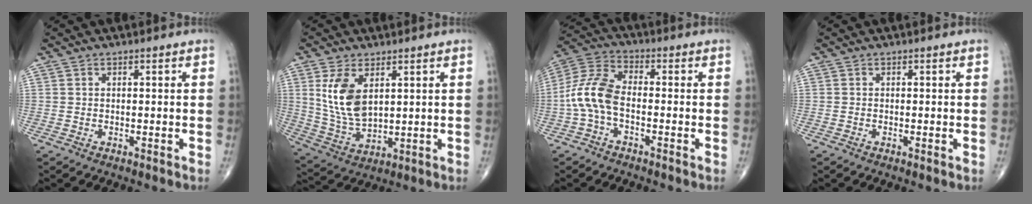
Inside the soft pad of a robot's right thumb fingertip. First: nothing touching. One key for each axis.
{"total": 10.9, "fx": 3.5, "fy": 5.9, "fz": 8.4, "tx": -0.162, "ty": -0.016, "tz": 0.082}
{"total": 9.5, "fx": -2.0, "fy": 5.1, "fz": 7.8, "tx": -0.168, "ty": 0.031, "tz": -0.052}
{"total": 0.0}